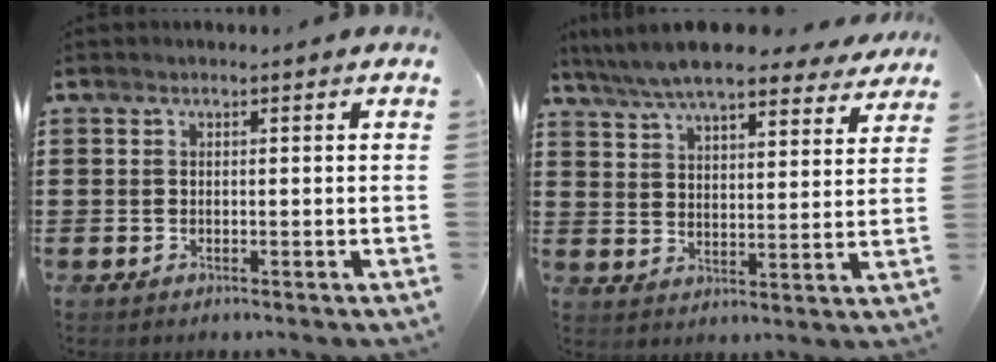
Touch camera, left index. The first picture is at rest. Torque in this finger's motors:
{"motor_torque": [2.14, 0.00, 0.53, 0.10]}